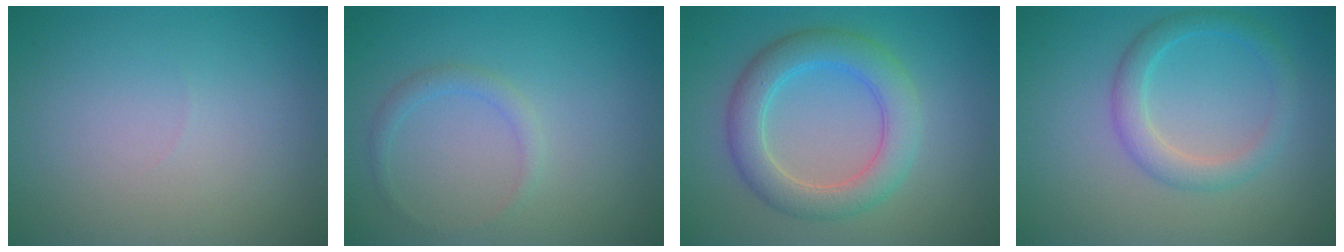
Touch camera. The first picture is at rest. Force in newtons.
{"total": 1.2, "press": 1.2, "slide": 0.2}
{"total": 4.9, "press": 4.9, "slide": 0.2}
{"total": 2.8, "press": 2.8, "slide": 0.1}